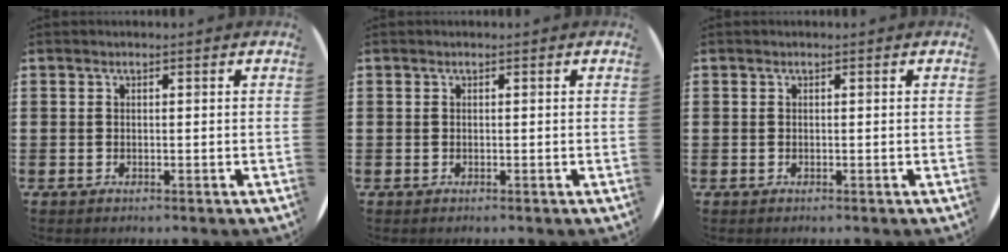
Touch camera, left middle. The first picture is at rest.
{"total": 0.0}
{"total": 0.0}